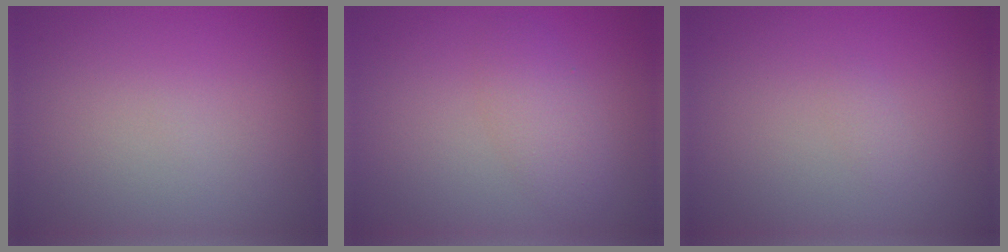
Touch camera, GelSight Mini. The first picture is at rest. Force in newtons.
{"total": 2.4, "press": 2.4, "slide": 0.1}
{"total": 0.6, "press": 0.6, "slide": 0.0}